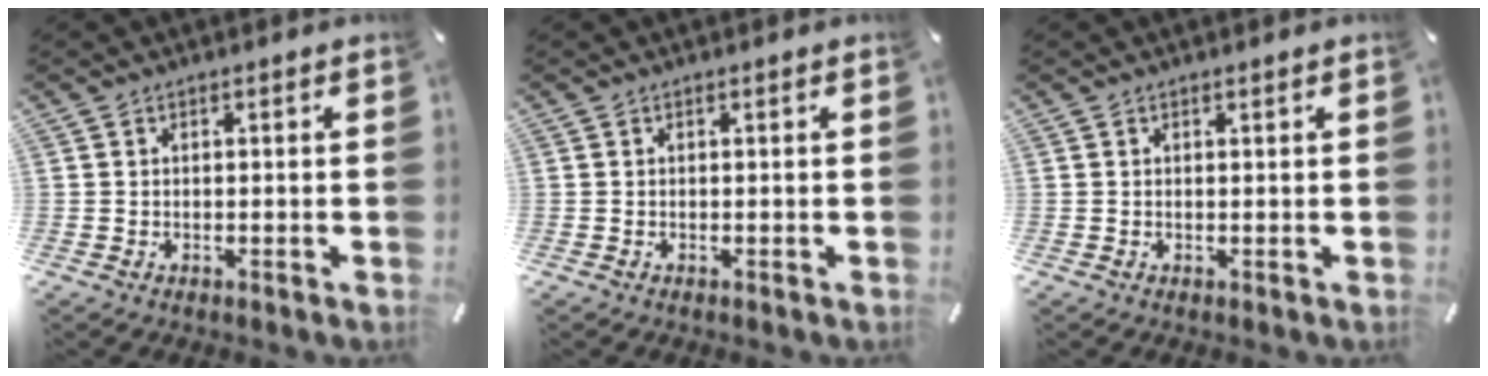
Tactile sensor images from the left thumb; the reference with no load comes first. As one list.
[{"total": 0.0}, {"total": 0.0}]